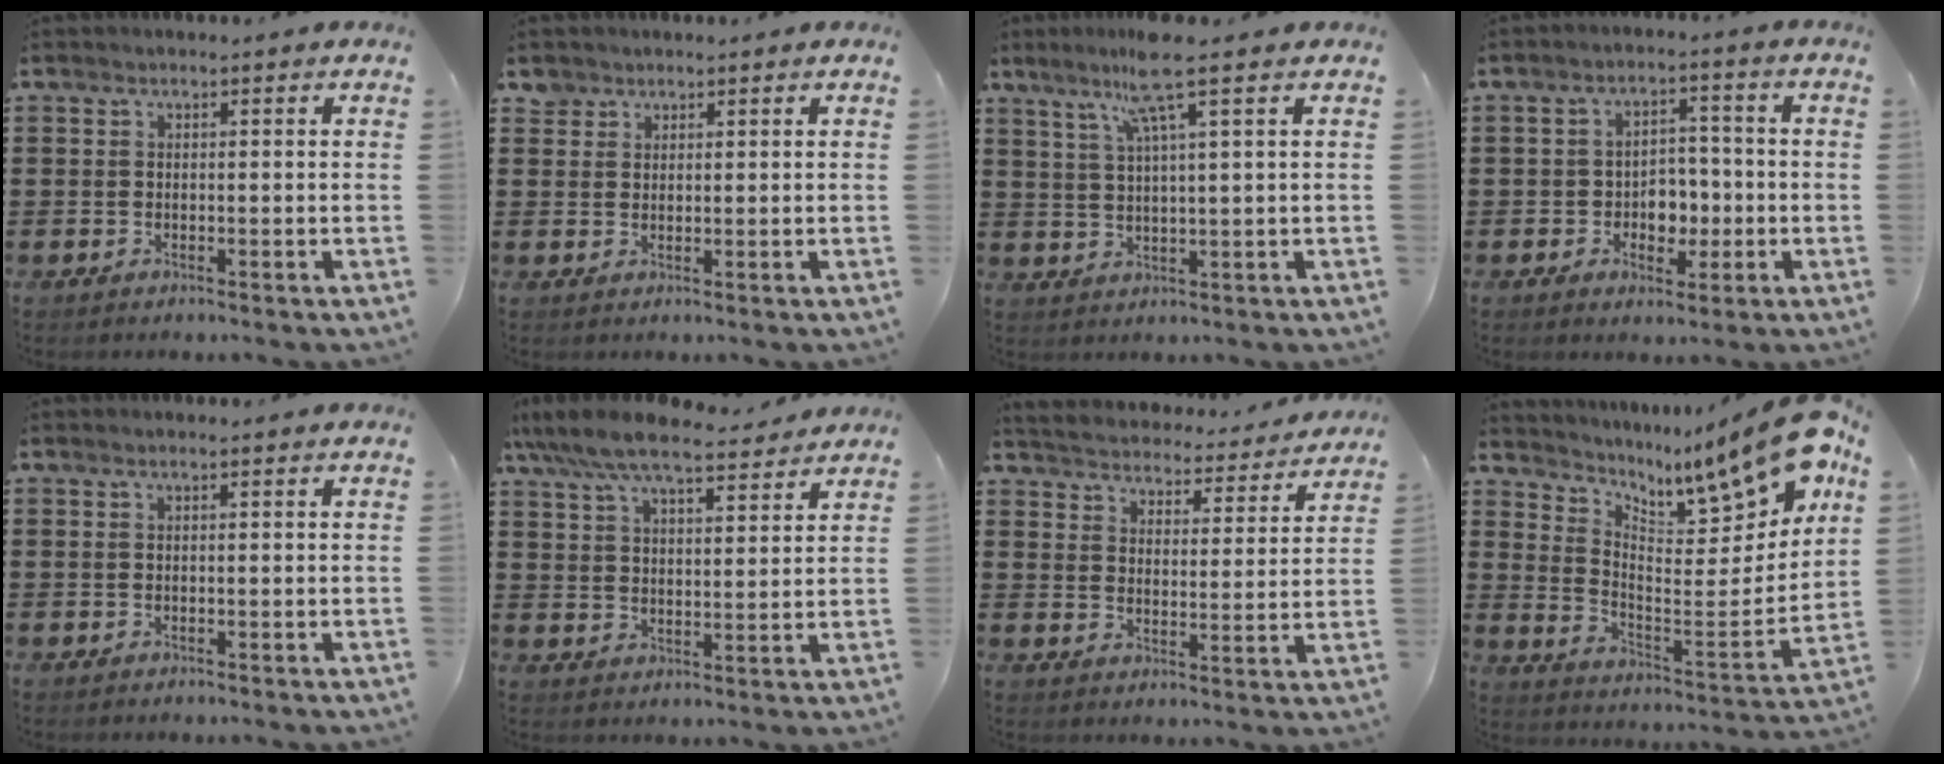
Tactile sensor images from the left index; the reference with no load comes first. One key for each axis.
{"total": 2.0, "fx": 1.6, "fy": 1.2, "fz": 0.1, "tx": -0.008, "ty": 0.005, "tz": 0.032}
{"total": 7.6, "fx": 4.5, "fy": -0.2, "fz": 6.2, "tx": -0.132, "ty": 0.003, "tz": 0.076}
{"total": 4.4, "fx": -1.2, "fy": 3.5, "fz": 2.5, "tx": -0.041, "ty": 0.002, "tz": -0.029}
{"total": 0.6, "fx": 0.1, "fy": 0.0, "fz": 0.6, "tx": -0.009, "ty": -0.003, "tz": 0.002}
{"total": 8.2, "fx": 7.2, "fy": 1.8, "fz": 3.4, "tx": -0.094, "ty": -0.027, "tz": 0.129}
{"total": 4.3, "fx": 4.3, "fy": -0.1, "fz": -0.3, "tx": -0.022, "ty": -0.039, "tz": 0.069}
{"total": 11.1, "fx": 8.8, "fy": 2.5, "fz": 6.3, "tx": -0.099, "ty": -0.083, "tz": 0.139}